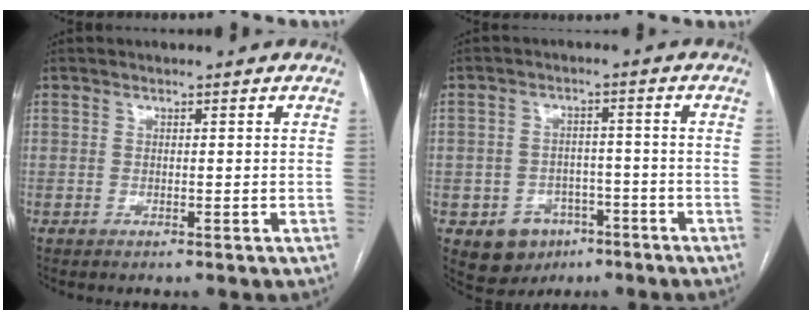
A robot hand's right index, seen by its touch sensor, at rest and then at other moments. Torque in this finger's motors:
{"motor_torque": [-0.09, -0.24, -0.31, -0.13]}